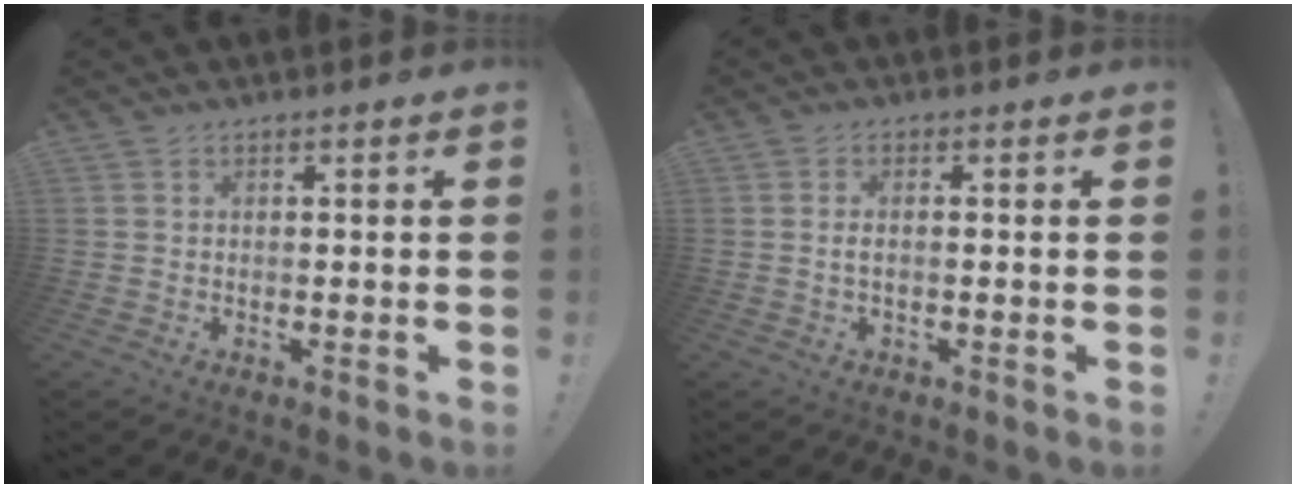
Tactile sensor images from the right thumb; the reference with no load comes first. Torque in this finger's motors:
{"motor_torque": [-0.18, -0.36, -0.01, 0.17, 0.06]}